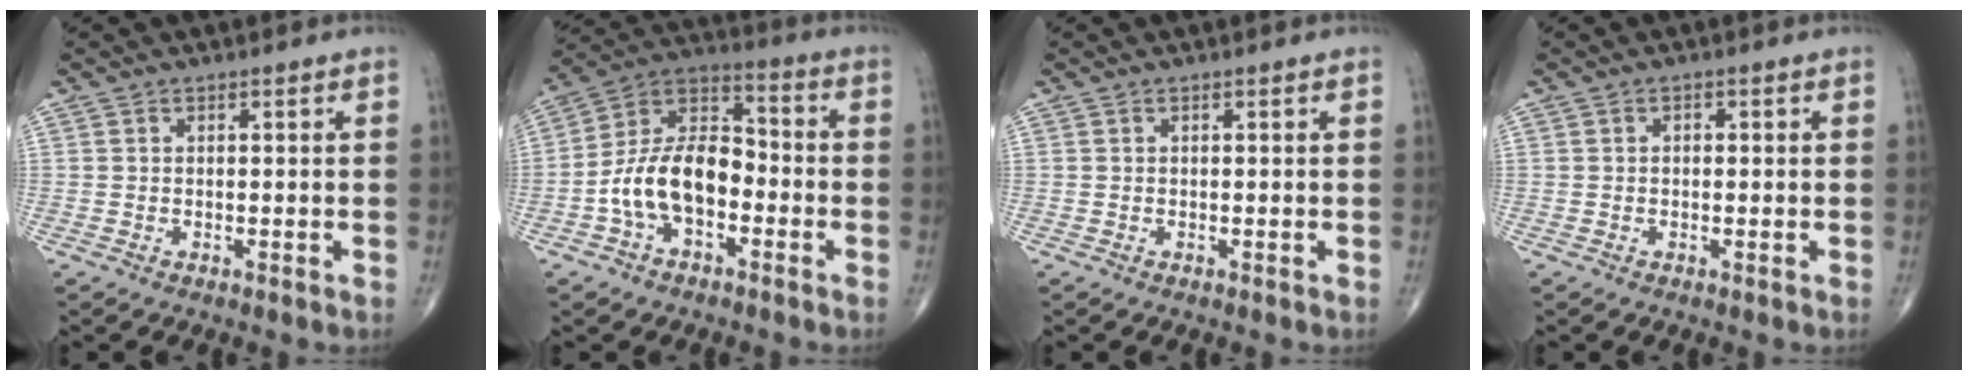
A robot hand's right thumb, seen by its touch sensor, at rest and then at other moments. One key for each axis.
{"total": 13.8, "fx": -3.7, "fy": 8.2, "fz": 10.5, "tx": -0.177, "ty": 0.048, "tz": -0.077}
{"total": 0.0}
{"total": 1.0, "fx": 0.1, "fy": 0.6, "fz": 0.7, "tx": -0.011, "ty": 0.004, "tz": 0.000}